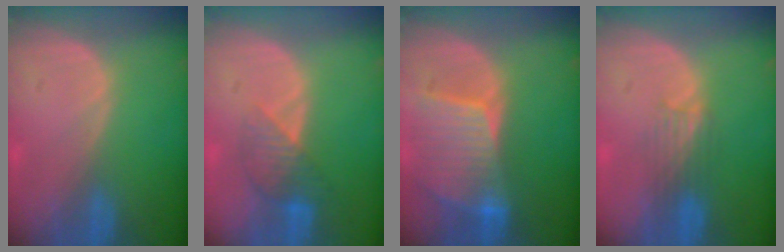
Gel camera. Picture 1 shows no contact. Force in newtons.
{"total": 4.2, "press": 4.1, "slide": 0.5}
{"total": 8.7, "press": 7.8, "slide": 3.9}
{"total": 3.5, "press": 3.2, "slide": 1.5}